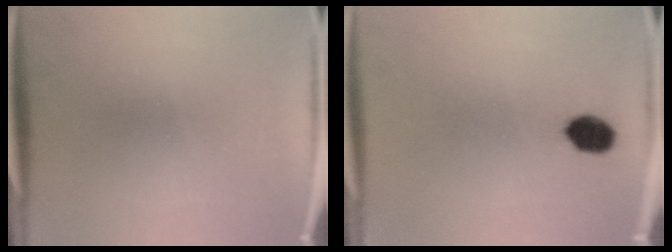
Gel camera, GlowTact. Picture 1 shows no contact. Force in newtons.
{"total": 5.6}